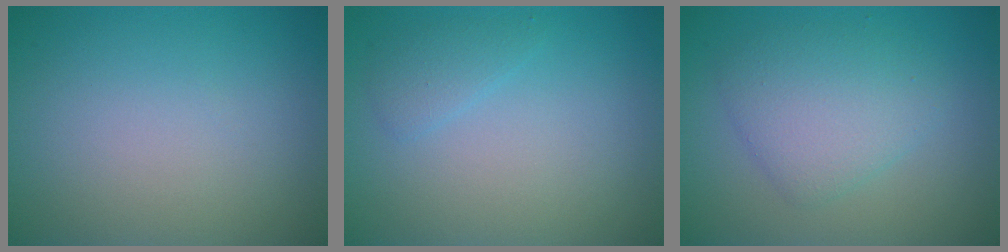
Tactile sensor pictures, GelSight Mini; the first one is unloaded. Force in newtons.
{"total": 1.3, "press": 1.3, "slide": 0.0}
{"total": 3.8, "press": 3.8, "slide": 0.1}